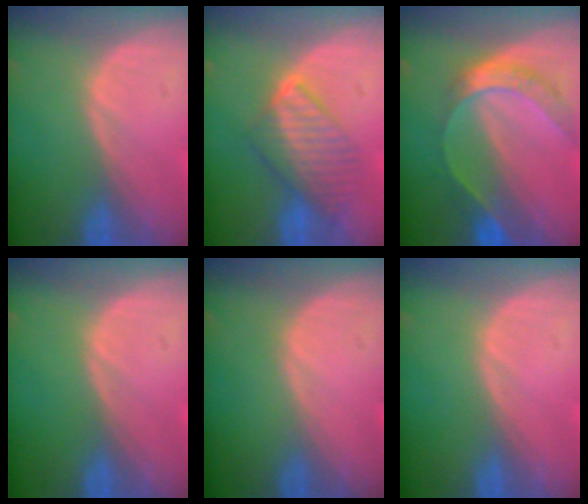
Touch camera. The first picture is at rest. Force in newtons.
{"total": 6.5, "press": 6.5, "slide": 0.6}
{"total": 7.7, "press": 6.5, "slide": 4.2}
{"total": 0.0}
{"total": 0.0}
{"total": 0.0}